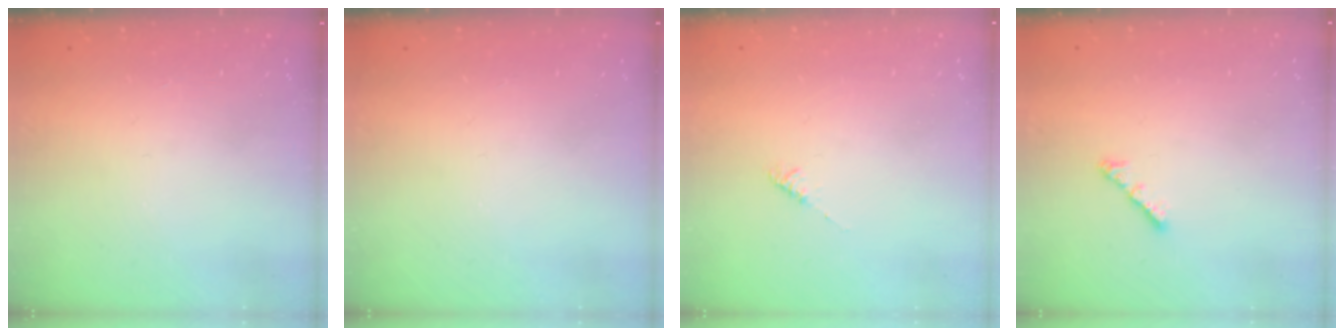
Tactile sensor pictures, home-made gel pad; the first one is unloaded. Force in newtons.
{"total": 0.0}
{"total": 2.0, "press": 1.9, "slide": 0.4}
{"total": 3.0, "press": 2.9, "slide": 0.6}